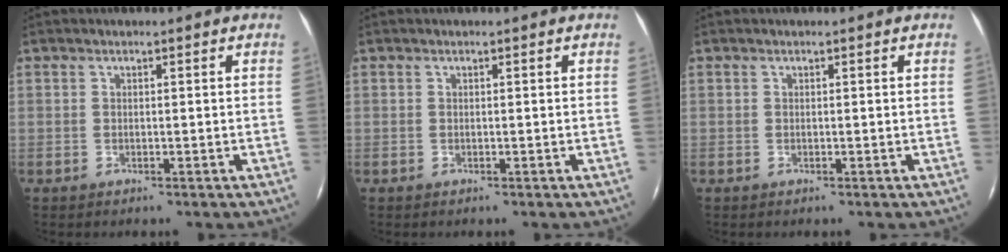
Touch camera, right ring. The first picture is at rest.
{"total": 0.0}
{"total": 0.0}